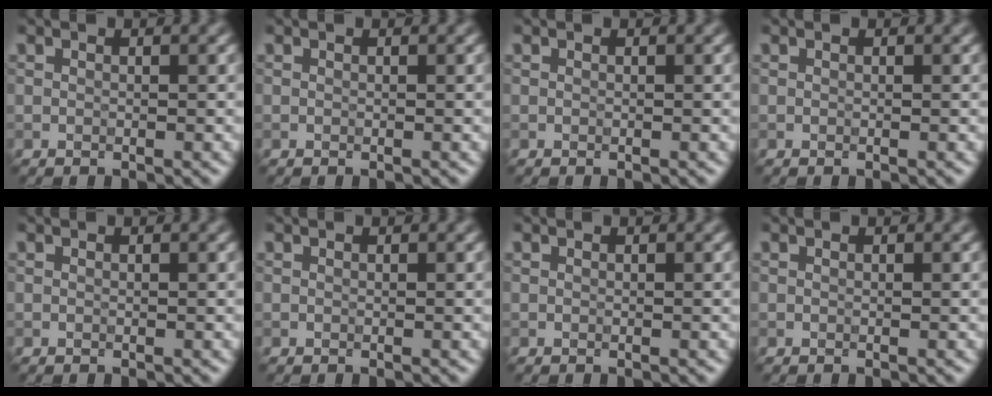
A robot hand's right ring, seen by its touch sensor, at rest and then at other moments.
{"total": 0.0}
{"total": 0.0}
{"total": 0.0}
{"total": 0.0}
{"total": 0.0}
{"total": 0.0}
{"total": 0.0}